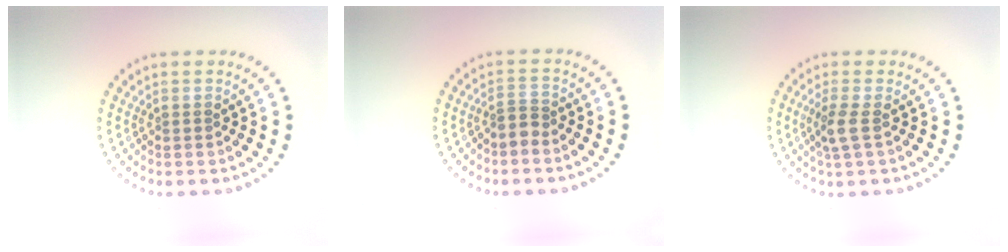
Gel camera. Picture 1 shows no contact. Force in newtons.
{"total": 1.3, "press": 0.9, "slide": 1.0}
{"total": 2.0, "press": 1.7, "slide": 1.0}